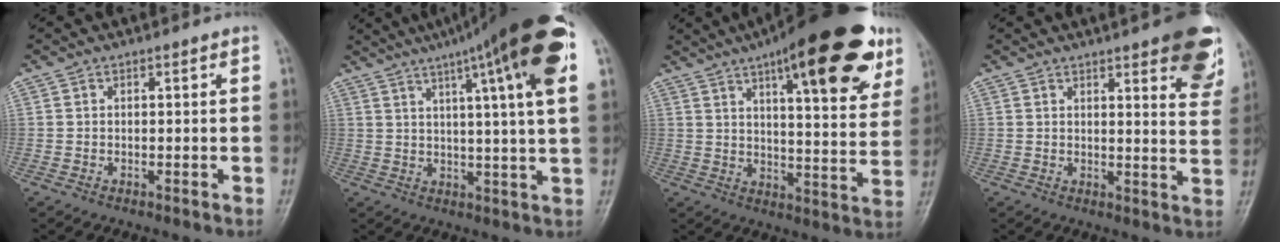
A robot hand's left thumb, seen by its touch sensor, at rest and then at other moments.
{"total": 21.2, "force": [10.8, 2.2, 18.1], "torque": [-0.262, -0.006, 0.139]}
{"total": 24.8, "force": [14.2, 7.4, 19.0], "torque": [-0.239, -0.033, 0.199]}
{"total": 13.3, "force": [7.9, 3.6, 10.0], "torque": [-0.092, -0.037, 0.089]}